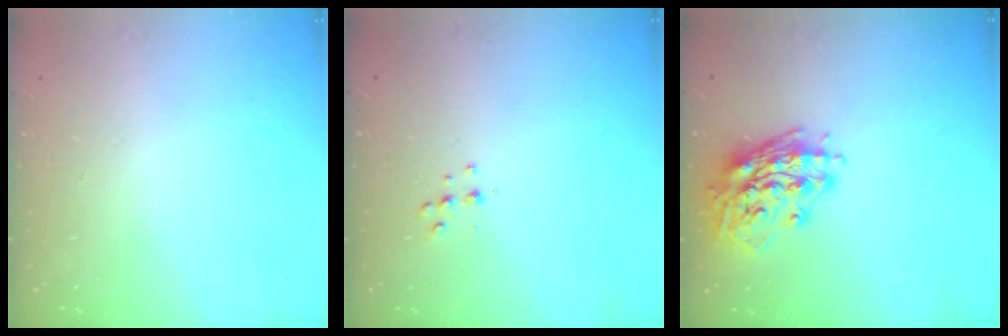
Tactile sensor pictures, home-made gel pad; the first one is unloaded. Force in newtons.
{"total": 5.1, "press": 5.0, "slide": 0.8}
{"total": 16.1, "press": 15.9, "slide": 2.1}